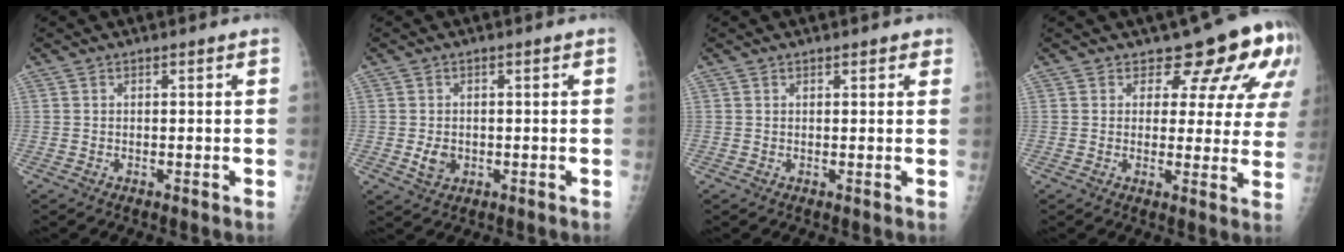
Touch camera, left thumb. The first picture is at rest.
{"total": 3.0, "force": [-0.4, 2.3, 1.8], "torque": [-0.027, -0.001, -0.003]}
{"total": 1.9, "force": [1.3, 0.8, 1.1], "torque": [-0.003, -0.003, 0.012]}
{"total": 10.5, "force": [7.5, 5.2, 5.3], "torque": [-0.020, -0.044, 0.072]}